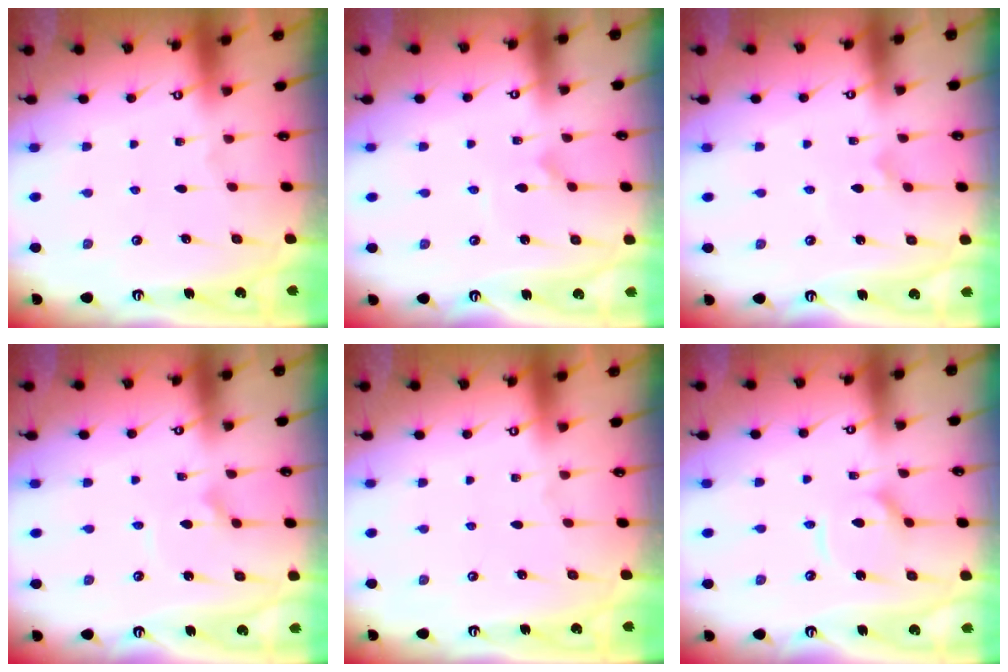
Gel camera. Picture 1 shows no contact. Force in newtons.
{"total": 2.2, "press": 2.2, "slide": 0.2}
{"total": 2.9, "press": 2.9, "slide": 0.1}
{"total": 2.2, "press": 2.2, "slide": 0.2}
{"total": 0.0}
{"total": 8.4, "press": 8.3, "slide": 0.9}